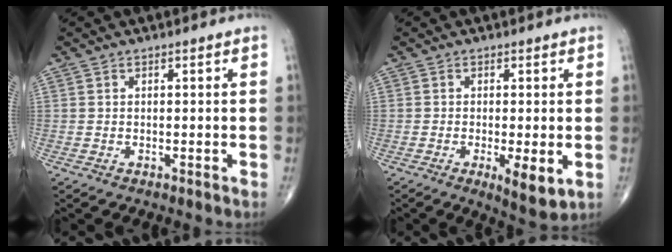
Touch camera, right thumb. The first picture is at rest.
{"total": 6.2, "force": [-1.6, 1.7, 5.7], "torque": [-0.092, -0.019, -0.022]}